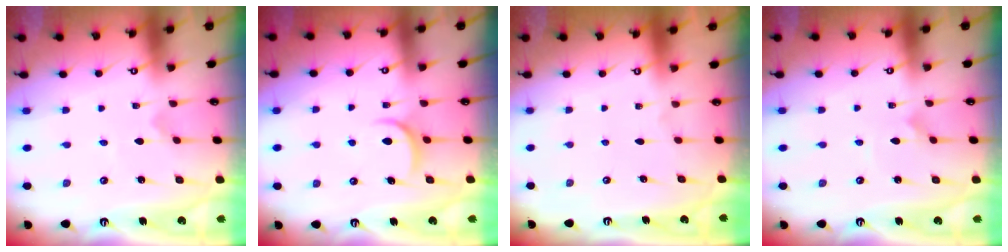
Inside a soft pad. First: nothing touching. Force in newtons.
{"total": 4.9, "press": 4.8, "slide": 0.8}
{"total": 0.0}
{"total": 1.7, "press": 1.7, "slide": 0.0}